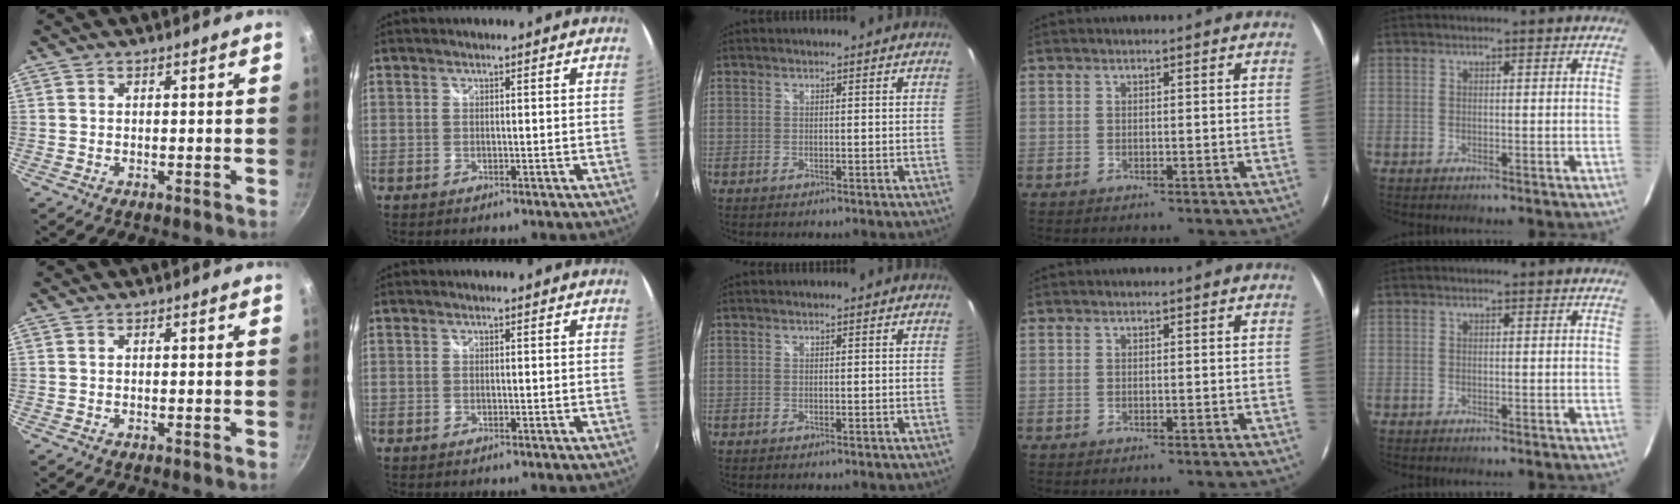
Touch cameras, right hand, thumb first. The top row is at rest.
{}